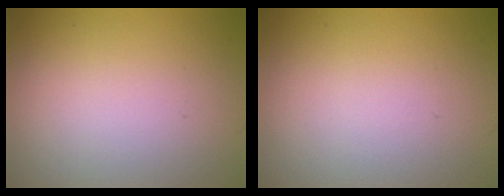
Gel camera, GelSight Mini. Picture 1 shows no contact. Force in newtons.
{"total": 0.0}